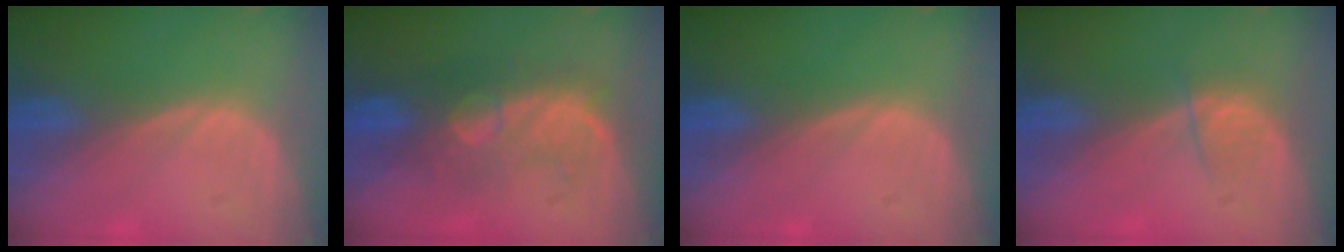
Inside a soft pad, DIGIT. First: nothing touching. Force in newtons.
{"total": 8.1, "press": 7.9, "slide": 1.8}
{"total": 0.0}
{"total": 2.2, "press": 2.0, "slide": 0.9}